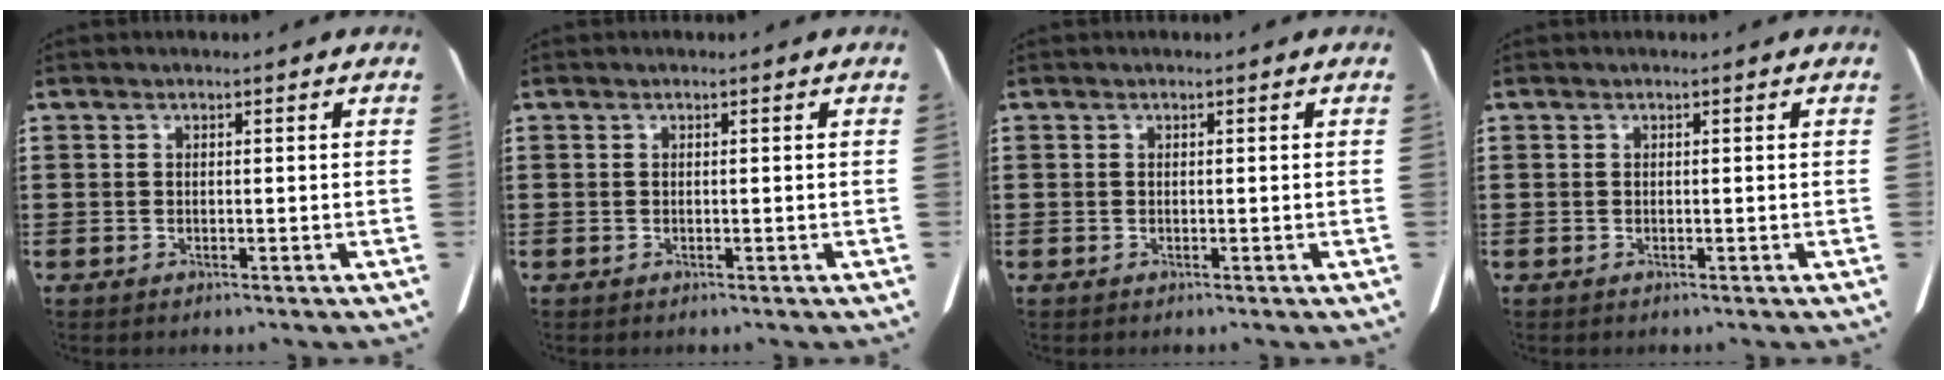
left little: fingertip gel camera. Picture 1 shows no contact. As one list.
[{"total": 0.0}, {"total": 0.0}, {"total": 0.0}]